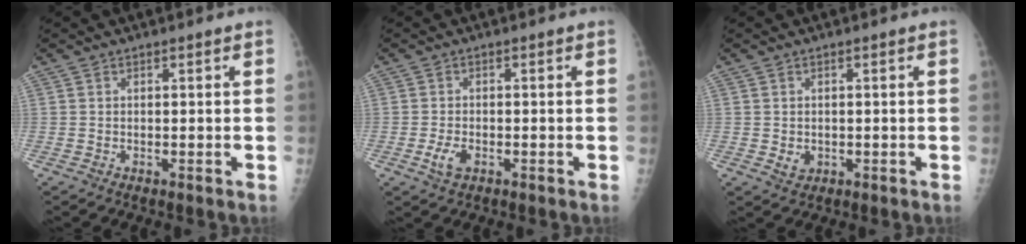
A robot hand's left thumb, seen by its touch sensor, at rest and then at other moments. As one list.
[{"total": 3.3, "force": [-1.3, 1.9, 2.3], "torque": [-0.046, 0.001, -0.022]}, {"total": 2.3, "force": [-0.3, 1.9, 1.2], "torque": [-0.011, -0.001, 0.005]}]